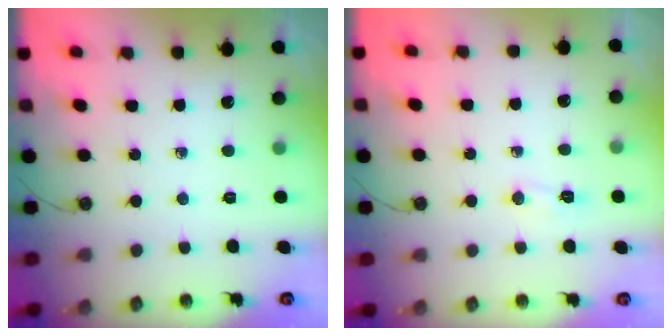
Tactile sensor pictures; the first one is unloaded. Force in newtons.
{"total": 5.3, "press": 5.0, "slide": 1.7}